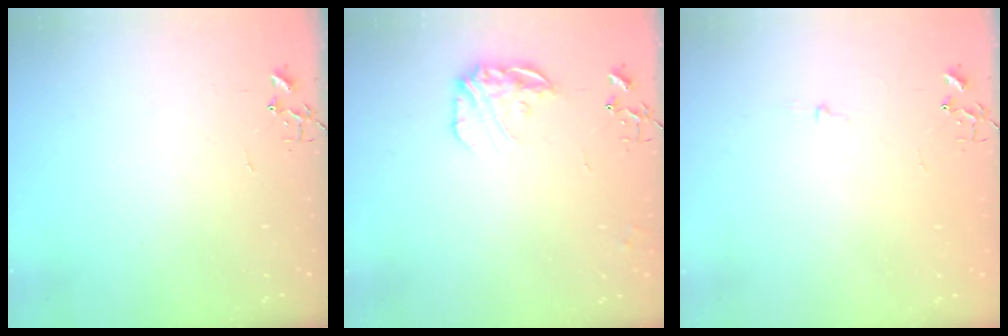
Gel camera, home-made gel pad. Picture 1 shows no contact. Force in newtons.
{"total": 12.9, "press": 12.8, "slide": 0.6}
{"total": 2.7, "press": 2.7, "slide": 0.3}